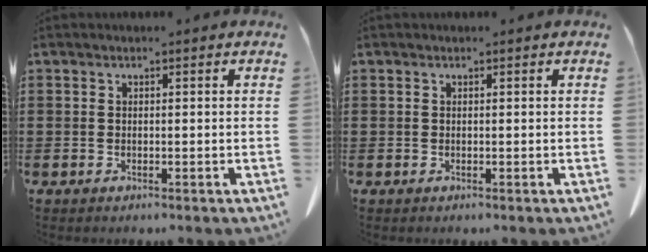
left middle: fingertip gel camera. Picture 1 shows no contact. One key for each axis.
{"total": 0.0}